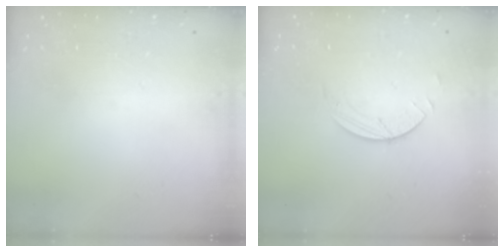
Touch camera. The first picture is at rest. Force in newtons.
{"total": 1.7, "press": 1.7, "slide": 0.2}